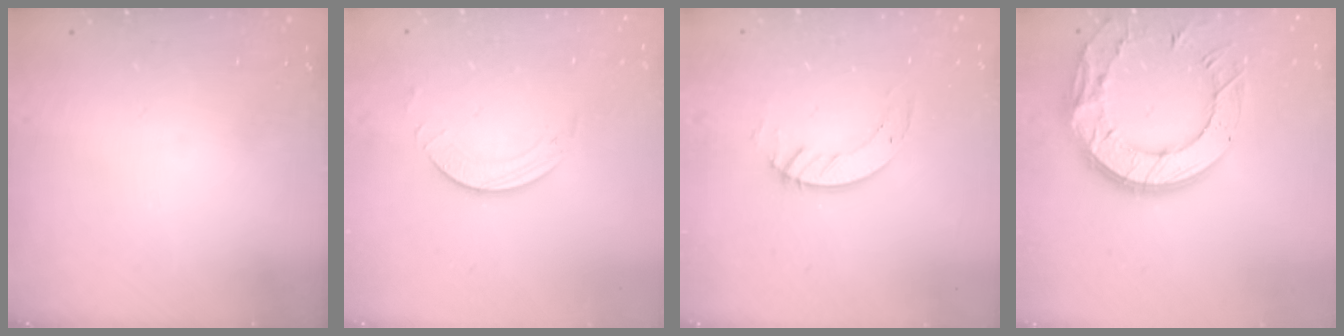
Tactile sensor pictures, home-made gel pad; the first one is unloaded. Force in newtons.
{"total": 2.5, "press": 2.5, "slide": 0.2}
{"total": 3.4, "press": 3.4, "slide": 0.1}
{"total": 17.6, "press": 17.5, "slide": 1.2}